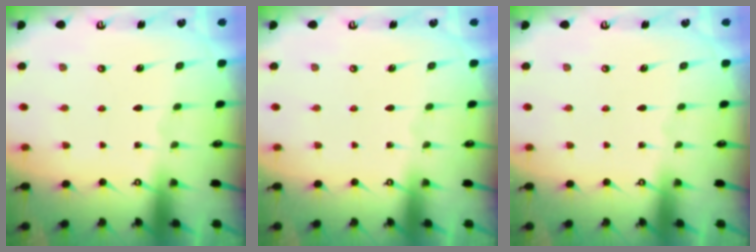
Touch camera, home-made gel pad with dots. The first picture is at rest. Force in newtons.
{"total": 0.0}
{"total": 0.0}